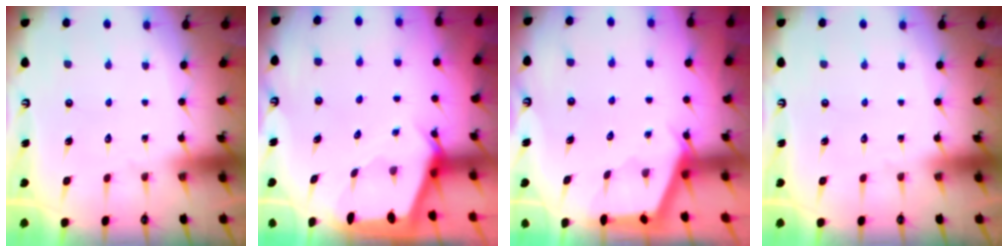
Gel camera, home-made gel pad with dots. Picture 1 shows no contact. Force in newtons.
{"total": 2.4, "press": 2.4, "slide": 0.2}
{"total": 2.8, "press": 2.8, "slide": 0.3}
{"total": 0.0}